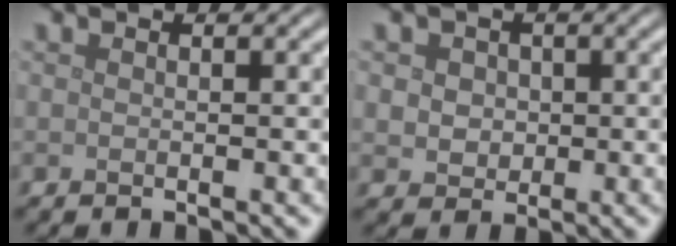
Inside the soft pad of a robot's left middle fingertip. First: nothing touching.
{"total": 3.2, "force": [0.7, 2.7, 1.5], "torque": [-0.025, 0.007, 0.008]}